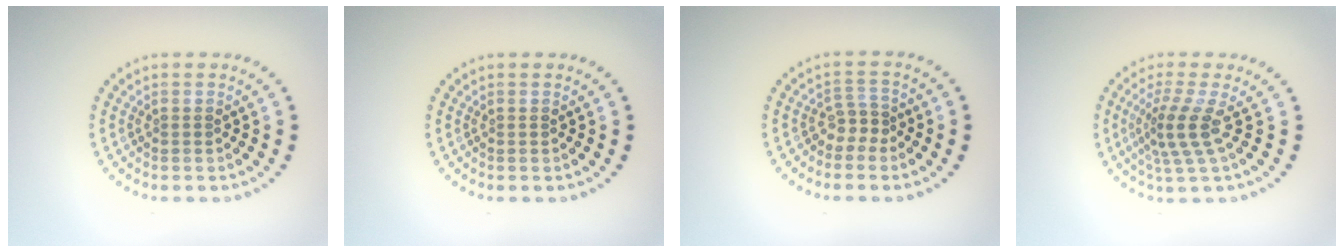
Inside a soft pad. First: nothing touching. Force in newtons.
{"total": 0.0}
{"total": 1.9, "press": 1.3, "slide": 1.4}
{"total": 3.3, "press": 2.3, "slide": 2.4}